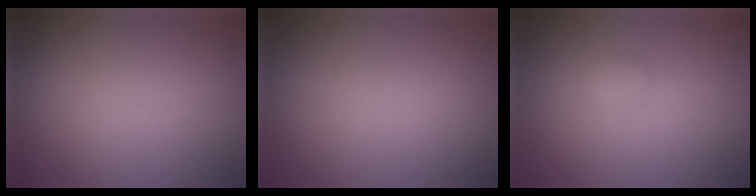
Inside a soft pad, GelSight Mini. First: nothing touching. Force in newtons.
{"total": 0.0}
{"total": 0.6, "press": 0.6, "slide": 0.1}